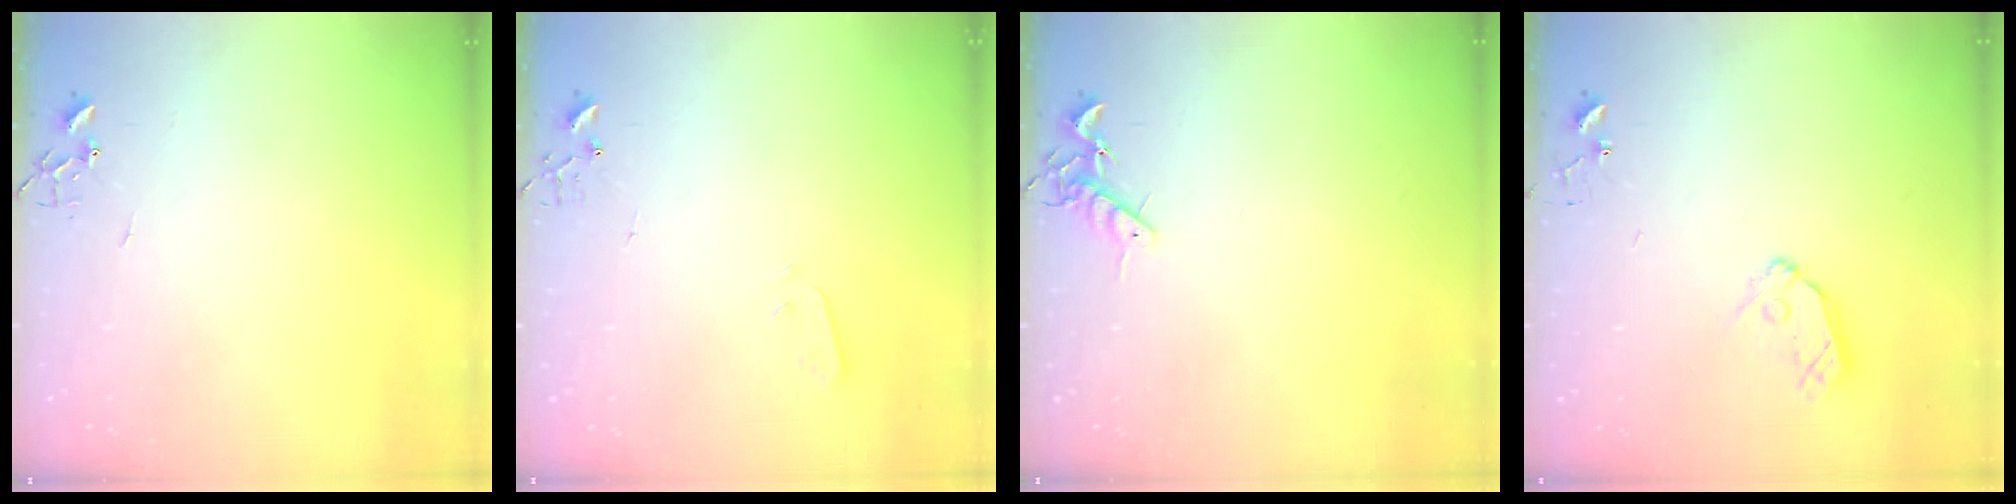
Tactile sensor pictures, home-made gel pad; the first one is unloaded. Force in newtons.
{"total": 2.1, "press": 2.0, "slide": 0.4}
{"total": 7.4, "press": 7.4, "slide": 0.9}
{"total": 8.4, "press": 8.4, "slide": 0.7}